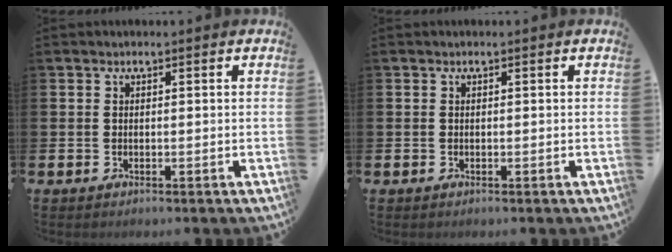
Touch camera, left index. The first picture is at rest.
{"total": 0.0}